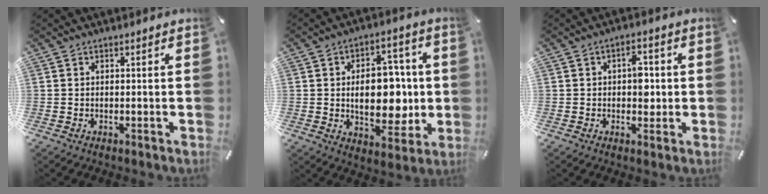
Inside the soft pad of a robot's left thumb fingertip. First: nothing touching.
{"total": 14.6, "force": [0.1, 9.4, 11.2], "torque": [-0.151, -0.003, 0.003]}
{"total": 5.3, "force": [0.3, 3.4, 4.1], "torque": [-0.040, -0.004, -0.006]}